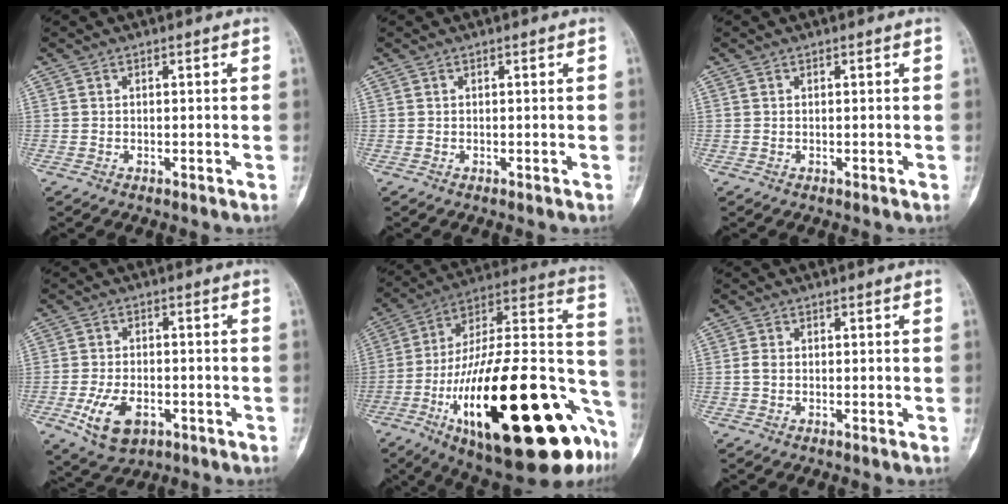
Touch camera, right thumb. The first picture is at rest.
{"total": 0.0}
{"total": 0.0}
{"total": 8.9, "force": [-3.4, 5.2, 6.3], "torque": [-0.113, 0.009, -0.050]}
{"total": 39.6, "force": [-13.9, 13.6, 34.5], "torque": [-0.461, 0.049, -0.215]}
{"total": 1.3, "force": [-0.4, 0.7, 1.1], "torque": [-0.026, -0.001, -0.011]}